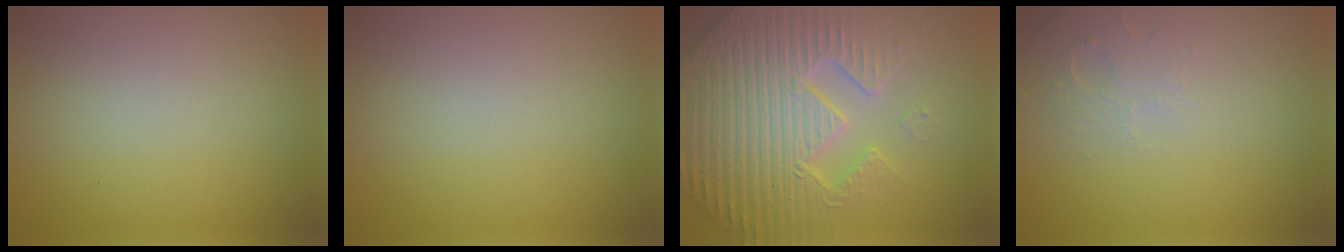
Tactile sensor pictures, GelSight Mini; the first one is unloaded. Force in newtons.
{"total": 0.0}
{"total": 7.7, "press": 7.4, "slide": 2.1}
{"total": 1.8, "press": 1.7, "slide": 0.4}